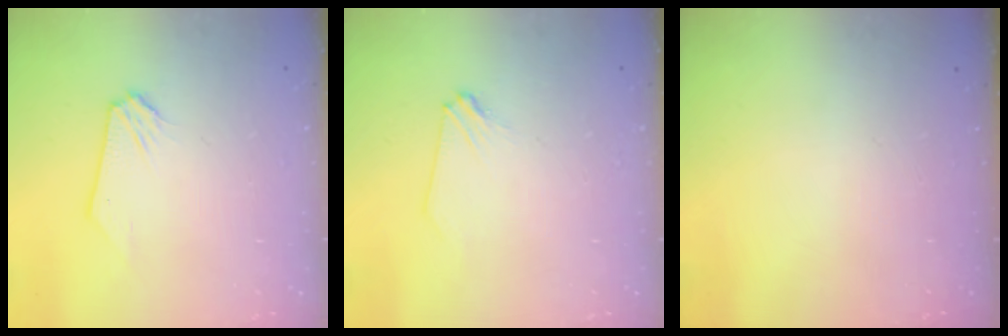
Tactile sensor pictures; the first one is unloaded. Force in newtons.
{"total": 2.4, "press": 2.4, "slide": 0.4}
{"total": 0.0}